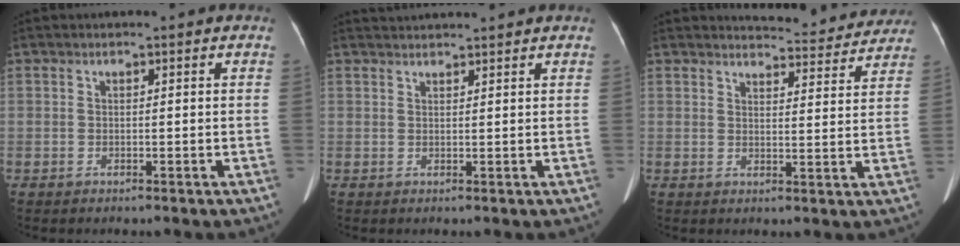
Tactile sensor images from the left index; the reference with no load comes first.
{"total": 3.6, "force": [3.6, -0.4, 0.5], "torque": [-0.008, 0.028, 0.059]}
{"total": 10.0, "force": [9.9, 1.6, 0.9], "torque": [0.002, -0.015, 0.105]}